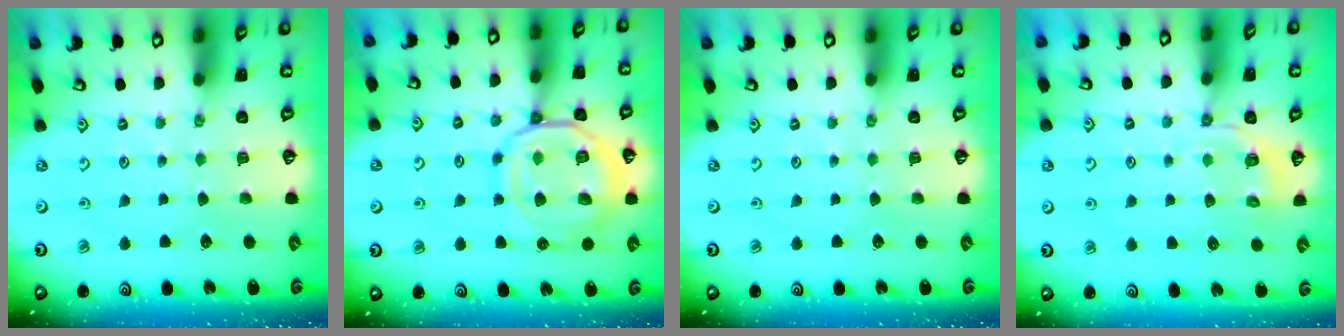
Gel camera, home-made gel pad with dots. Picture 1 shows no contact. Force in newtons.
{"total": 16.7, "press": 16.6, "slide": 1.7}
{"total": 0.0}
{"total": 4.5, "press": 4.3, "slide": 1.5}